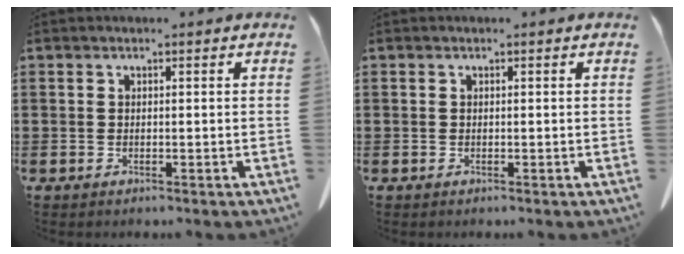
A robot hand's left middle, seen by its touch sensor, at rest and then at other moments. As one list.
[{"total": 0.0}]